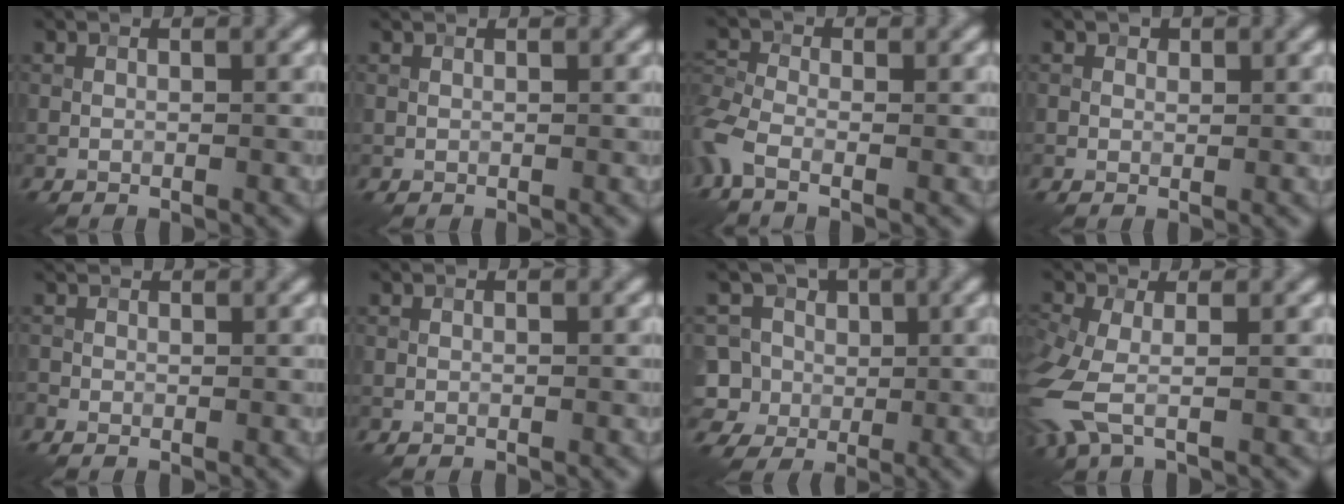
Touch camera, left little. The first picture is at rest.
{"total": 0.6, "force": [0.6, 0.2, -0.1], "torque": [0.002, 0.001, 0.012]}
{"total": 4.0, "force": [-2.3, 1.7, 2.8], "torque": [-0.073, -0.009, -0.067]}
{"total": 0.8, "force": [0.4, 0.7, 0.1], "torque": [0.001, -0.004, 0.005]}
{"total": 0.7, "force": [-0.1, 0.6, 0.2], "torque": [-0.007, 0.000, -0.009]}
{"total": 0.0}
{"total": 8.1, "force": [1.6, 7.2, 3.5], "torque": [-0.067, 0.029, -0.005]}
{"total": 5.9, "force": [-1.6, 2.9, 4.8], "torque": [-0.143, -0.018, -0.041]}